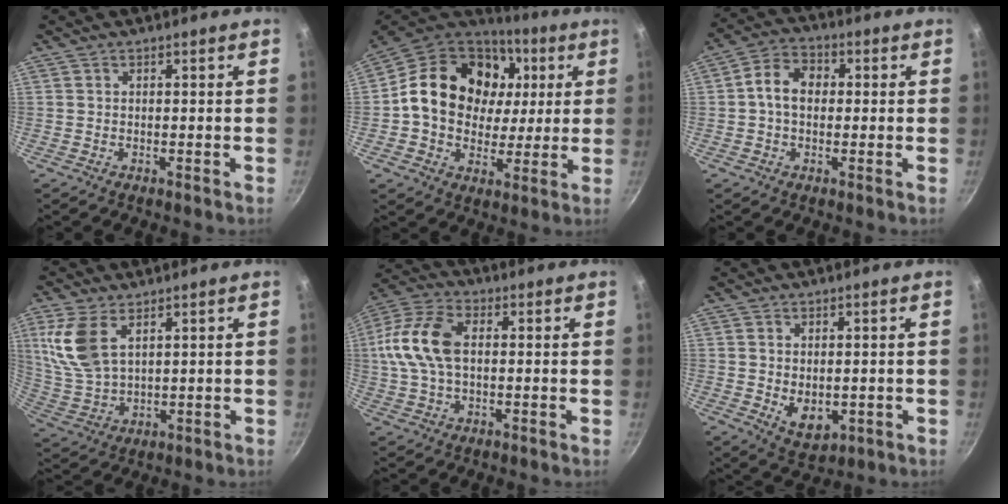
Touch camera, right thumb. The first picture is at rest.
{"total": 22.2, "force": [4.4, 17.5, 12.9], "torque": [-0.206, 0.016, 0.070]}
{"total": 7.3, "force": [0.4, 5.4, 4.9], "torque": [-0.067, 0.019, -0.008]}
{"total": 10.8, "force": [4.6, 5.8, 7.8], "torque": [-0.159, -0.019, 0.102]}
{"total": 13.8, "force": [1.2, 8.3, 10.9], "torque": [-0.212, 0.024, 0.008]}
{"total": 6.2, "force": [-0.3, 4.2, 4.6], "torque": [-0.064, -0.015, 0.007]}